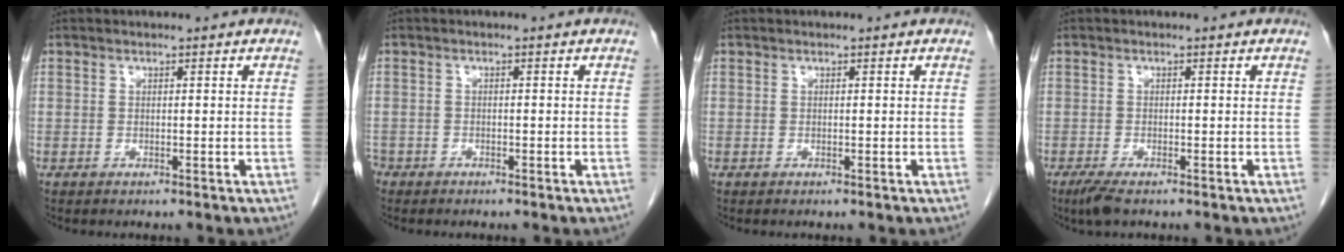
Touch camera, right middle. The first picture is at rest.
{"total": 2.4, "force": [-1.9, 1.4, 0.4], "torque": [-0.014, 0.000, -0.034]}
{"total": 0.0}
{"total": 2.6, "force": [-1.8, 0.5, 1.8], "torque": [-0.040, -0.008, -0.035]}